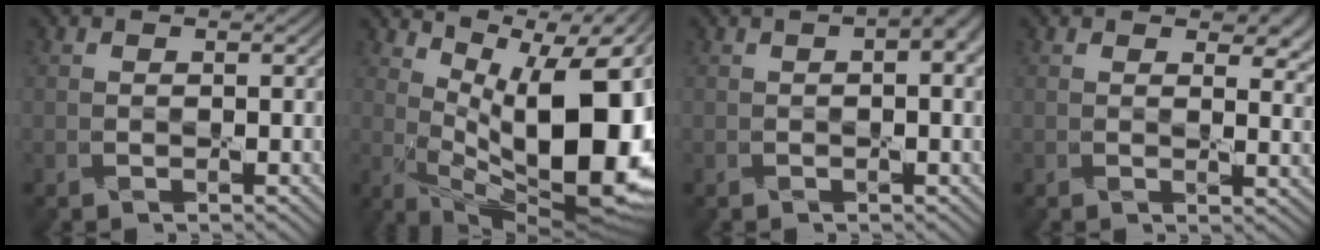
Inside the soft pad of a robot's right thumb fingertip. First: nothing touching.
{"total": 16.2, "force": [4.4, 6.4, 14.2], "torque": [-0.211, 0.012, 0.089]}
{"total": 4.4, "force": [1.6, 1.3, 3.9], "torque": [-0.053, 0.008, 0.020]}
{"total": 5.5, "force": [3.2, 2.3, 3.8], "torque": [-0.045, -0.002, 0.048]}